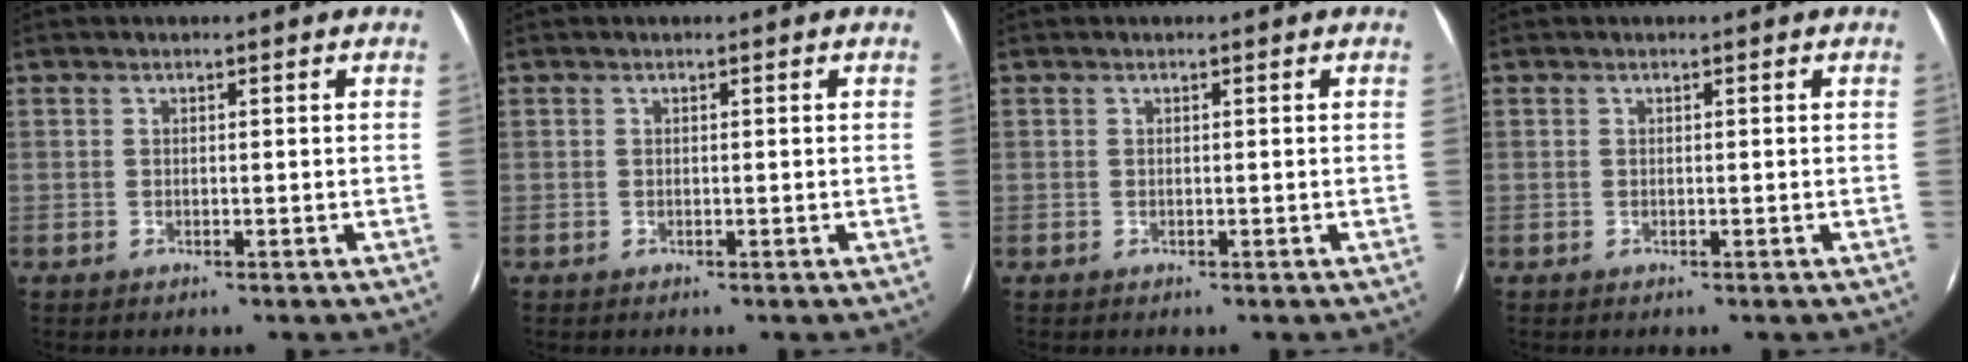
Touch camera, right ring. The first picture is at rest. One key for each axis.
{"total": 0.0}
{"total": 0.0}
{"total": 0.0}